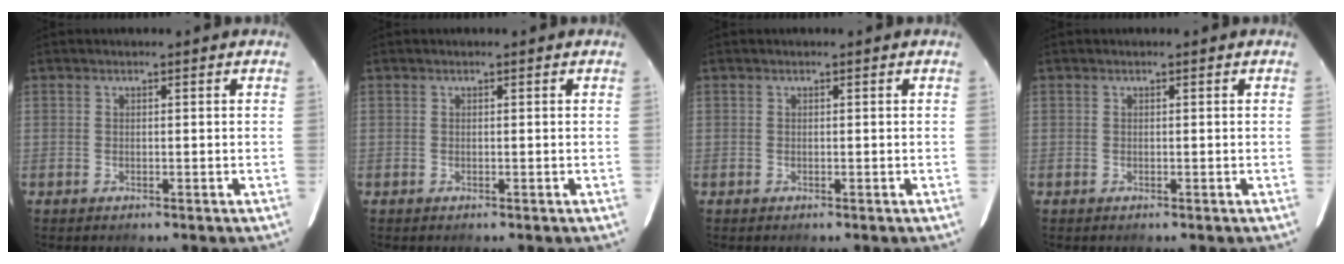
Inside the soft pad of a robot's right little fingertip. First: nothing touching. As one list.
[{"total": 0.0}, {"total": 0.0}, {"total": 0.0}]